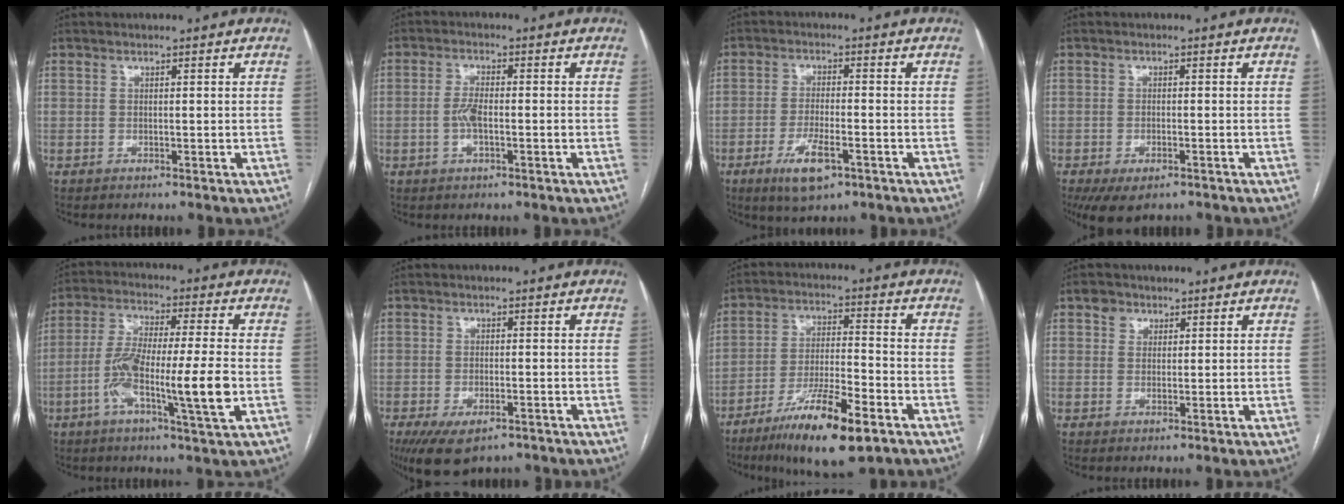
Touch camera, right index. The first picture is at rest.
{"total": 3.6, "force": [-0.8, 1.1, 3.3], "torque": [-0.072, 0.005, -0.013]}
{"total": 7.0, "force": [-3.5, 2.0, 5.7], "torque": [-0.108, -0.010, -0.055]}
{"total": 5.8, "force": [-3.8, 2.7, 3.4], "torque": [-0.055, -0.007, -0.058]}
{"total": 13.4, "force": [-3.3, 0.8, 13.0], "torque": [-0.241, 0.001, -0.062]}
{"total": 7.7, "force": [-5.0, 3.5, 4.7], "torque": [-0.078, -0.009, -0.077]}
{"total": 14.0, "force": [-8.4, 2.2, 11.0], "torque": [-0.202, -0.024, -0.141]}
{"total": 2.4, "force": [1.3, 2.0, 0.6], "torque": [-0.008, 0.004, 0.020]}